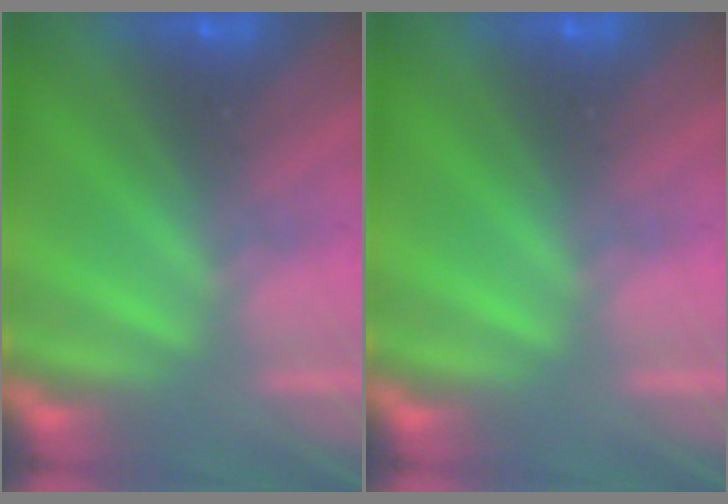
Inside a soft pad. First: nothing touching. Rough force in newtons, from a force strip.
{"total": 0.0}